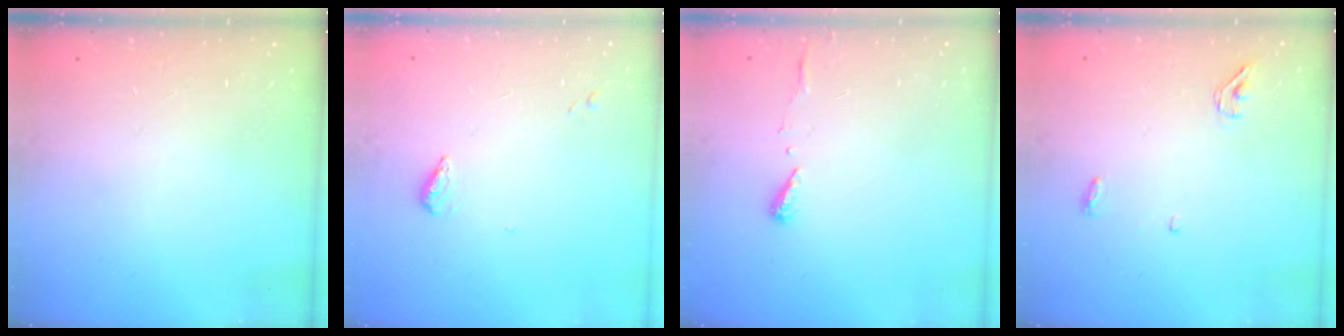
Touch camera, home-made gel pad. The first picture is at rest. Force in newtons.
{"total": 3.9, "press": 3.9, "slide": 0.5}
{"total": 6.3, "press": 6.3, "slide": 0.5}
{"total": 3.8, "press": 3.5, "slide": 1.4}